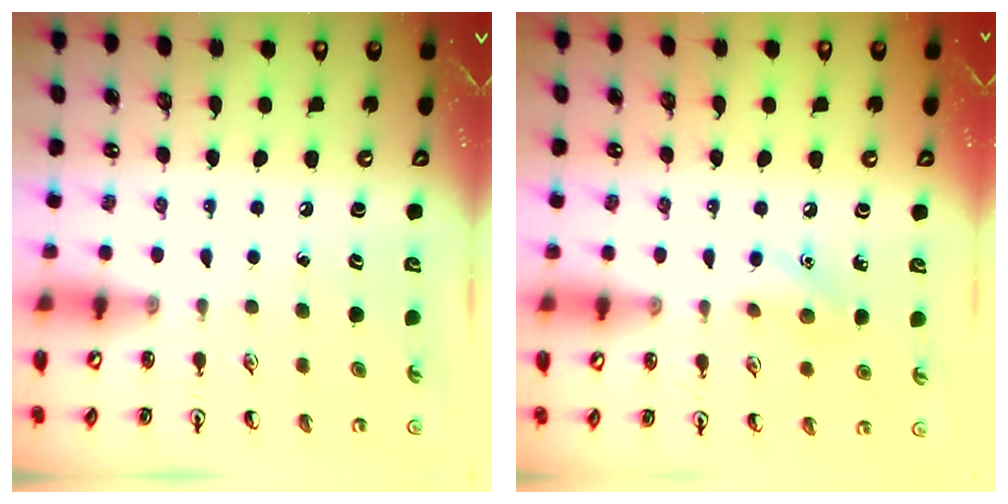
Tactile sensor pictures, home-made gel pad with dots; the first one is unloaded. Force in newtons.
{"total": 7.5, "press": 7.3, "slide": 1.8}